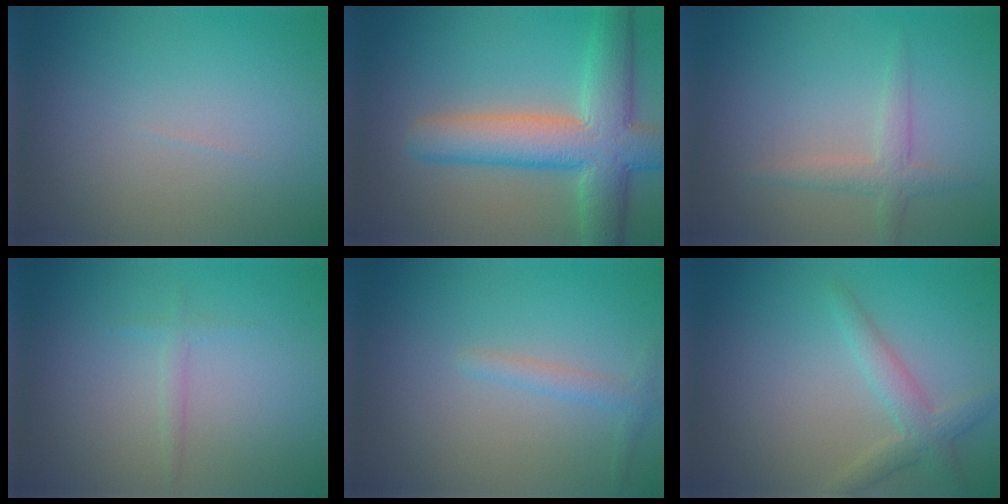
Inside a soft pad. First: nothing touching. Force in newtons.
{"total": 8.9, "press": 8.9, "slide": 0.5}
{"total": 2.0, "press": 2.0, "slide": 0.1}
{"total": 0.9, "press": 0.9, "slide": 0.0}
{"total": 1.4, "press": 1.4, "slide": 0.1}
{"total": 2.8, "press": 2.8, "slide": 0.1}